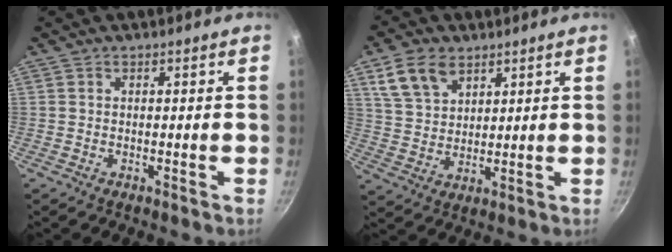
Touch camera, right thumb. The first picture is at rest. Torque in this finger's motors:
{"motor_torque": [-0.58, 1.41, 0.09, -0.13, 0.05]}